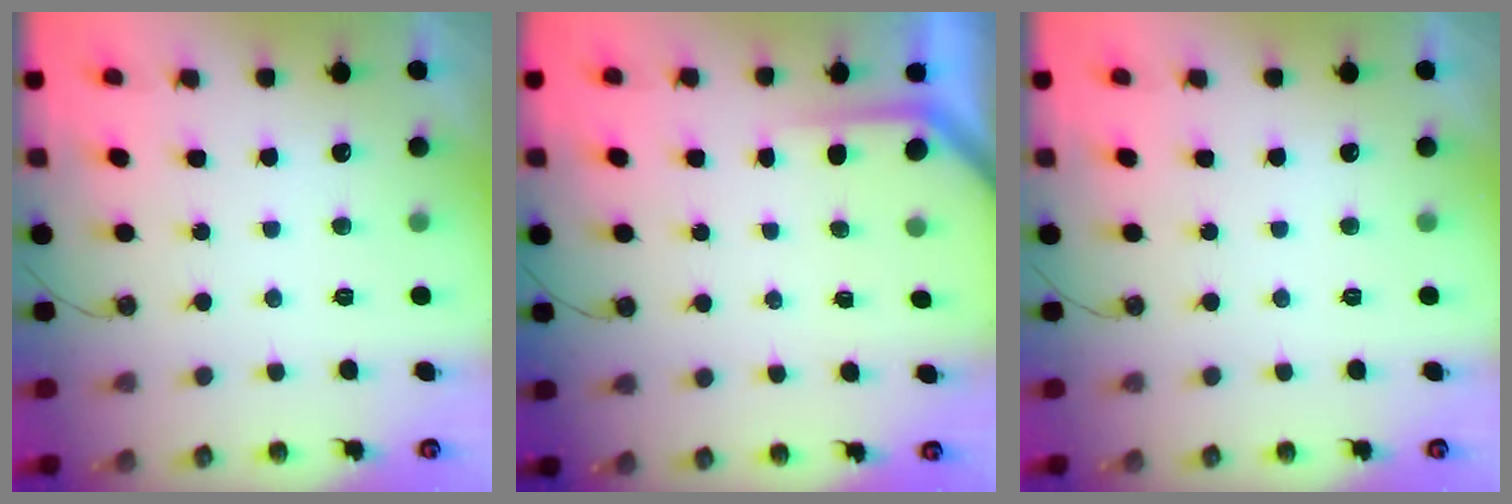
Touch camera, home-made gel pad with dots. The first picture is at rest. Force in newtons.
{"total": 2.4, "press": 2.4, "slide": 0.2}
{"total": 0.0}